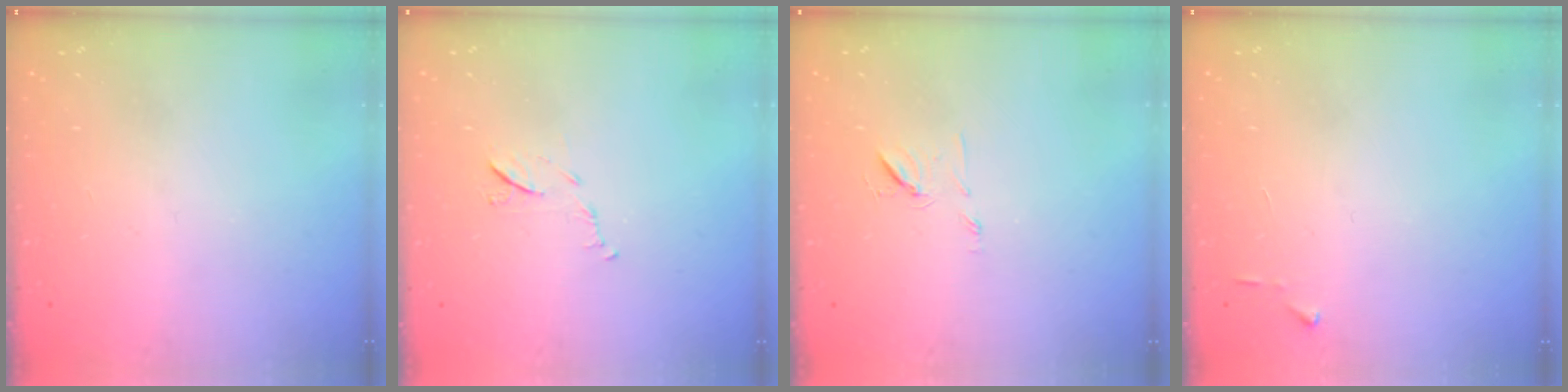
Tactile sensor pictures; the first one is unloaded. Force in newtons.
{"total": 6.0, "press": 6.0, "slide": 0.6}
{"total": 7.2, "press": 7.2, "slide": 0.8}
{"total": 3.0, "press": 2.9, "slide": 0.4}